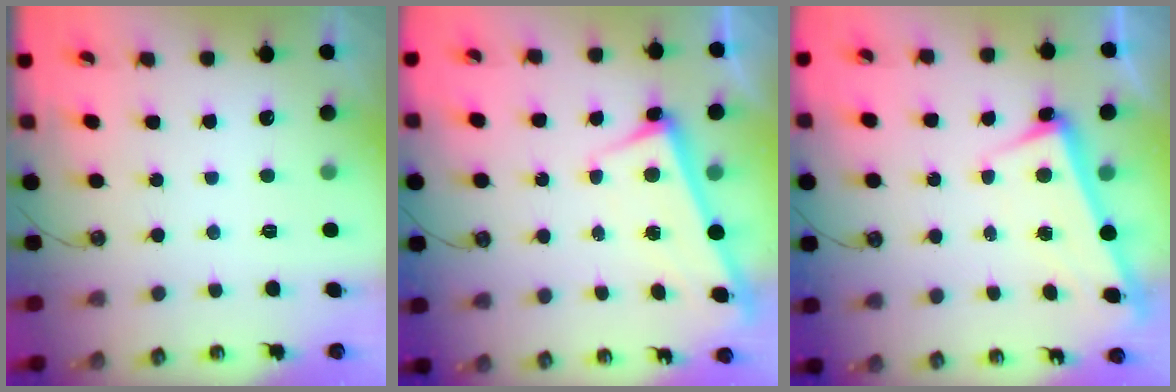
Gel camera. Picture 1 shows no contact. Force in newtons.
{"total": 2.8, "press": 2.7, "slide": 0.4}
{"total": 2.7, "press": 2.6, "slide": 0.7}